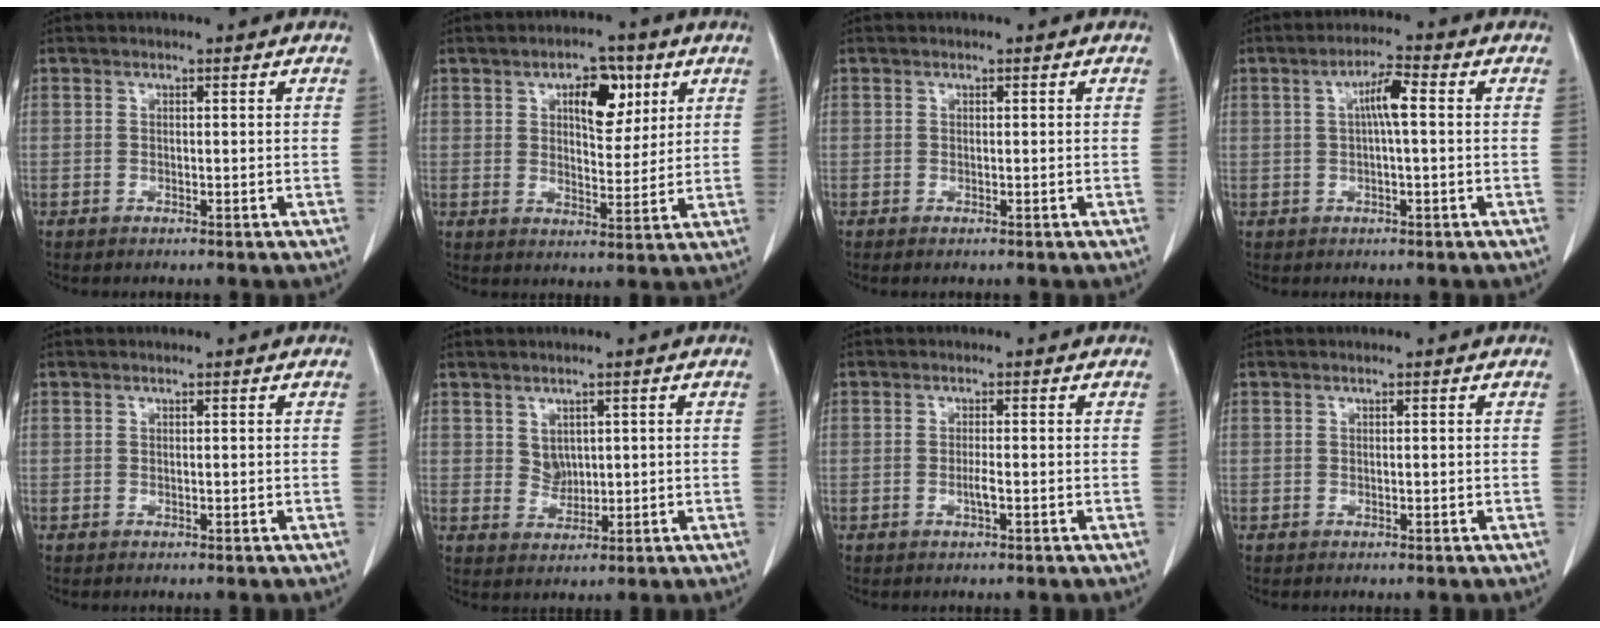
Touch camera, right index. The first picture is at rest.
{"total": 7.5, "force": [3.3, 3.6, 5.7], "torque": [-0.083, 0.009, 0.052]}
{"total": 0.5, "force": [-0.4, 0.1, 0.3], "torque": [-0.006, -0.002, -0.006]}
{"total": 4.2, "force": [0.5, 0.4, 4.2], "torque": [-0.076, 0.010, 0.007]}
{"total": 0.0}
{"total": 2.7, "force": [0.9, 2.1, 1.4], "torque": [-0.027, 0.000, 0.022]}
{"total": 1.5, "force": [-0.5, 0.0, 1.4], "torque": [-0.030, -0.002, -0.010]}
{"total": 0.0}